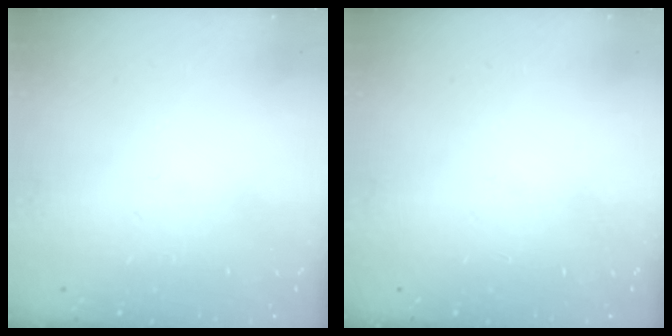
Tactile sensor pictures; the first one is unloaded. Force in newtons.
{"total": 0.0}